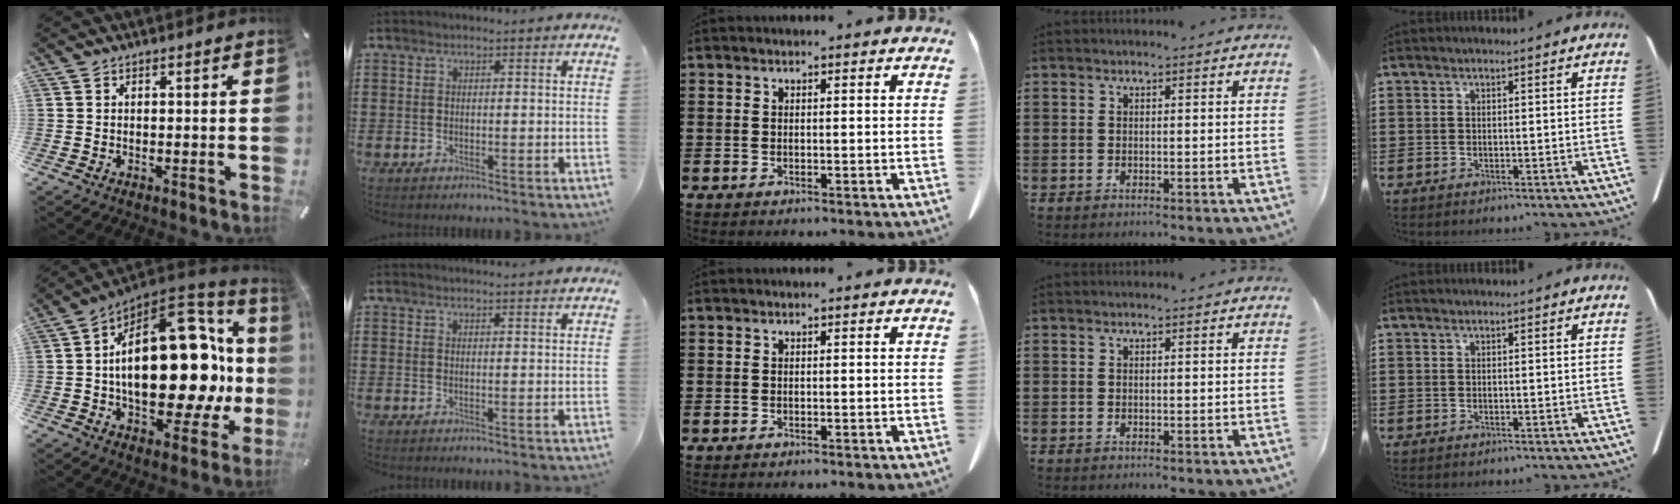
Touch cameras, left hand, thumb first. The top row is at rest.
{"thumb": {"total": 32.6, "force": [0.7, 16.8, 27.9], "torque": [-0.445, -0.019, 0.025]}, "index": {"total": 1.9, "force": [1.9, -0.2, 0.2], "torque": [-0.008, -0.002, 0.038]}}